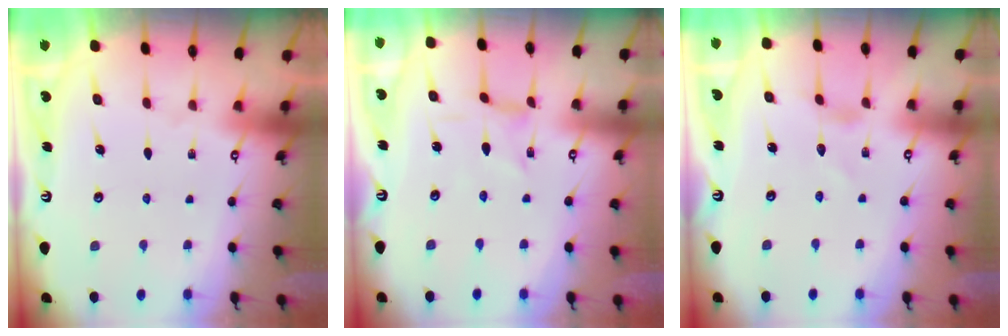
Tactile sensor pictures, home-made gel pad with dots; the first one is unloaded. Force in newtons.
{"total": 0.0}
{"total": 0.0}